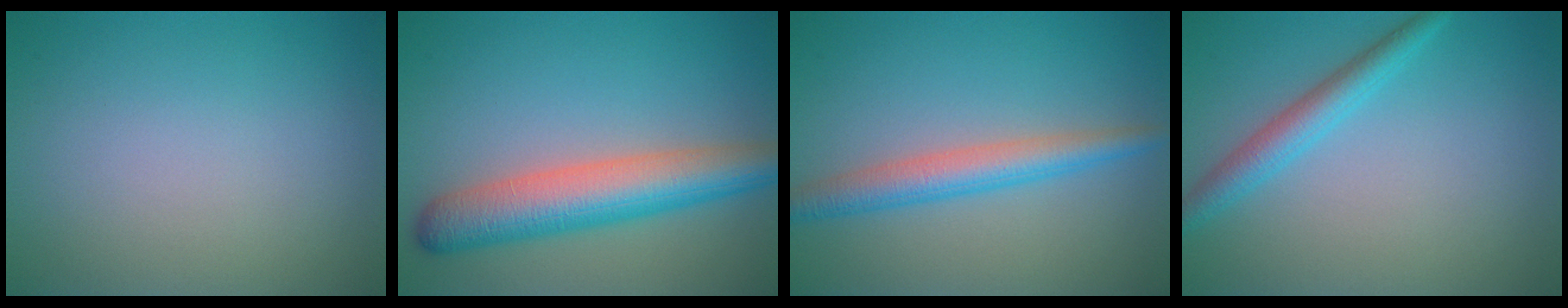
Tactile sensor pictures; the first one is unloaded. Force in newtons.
{"total": 7.0, "press": 7.0, "slide": 0.2}
{"total": 3.8, "press": 3.8, "slide": 0.1}
{"total": 2.9, "press": 2.9, "slide": 0.1}